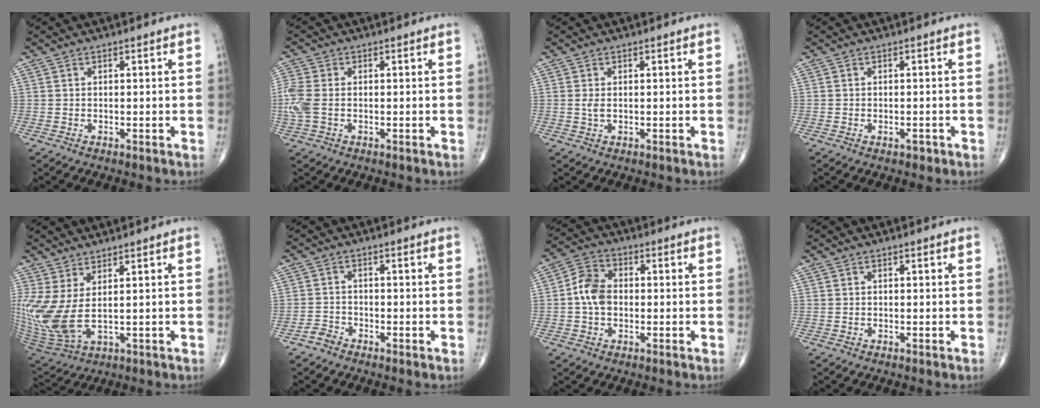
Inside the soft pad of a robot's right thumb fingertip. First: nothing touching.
{"total": 5.6, "force": [-0.7, 3.5, 4.3], "torque": [-0.134, 0.005, -0.016]}
{"total": 1.3, "force": [0.1, 0.6, 1.1], "torque": [-0.028, 0.000, 0.006]}
{"total": 1.3, "force": [-0.7, 0.7, 0.9], "torque": [-0.013, 0.004, -0.008]}
{"total": 11.5, "force": [1.7, 4.8, 10.3], "torque": [-0.256, -0.018, 0.054]}
{"total": 2.0, "force": [-1.7, 1.0, 0.2], "torque": [-0.001, 0.002, -0.038]}
{"total": 7.1, "force": [-0.5, 5.1, 4.9], "torque": [-0.088, 0.020, -0.018]}
{"total": 0.0}